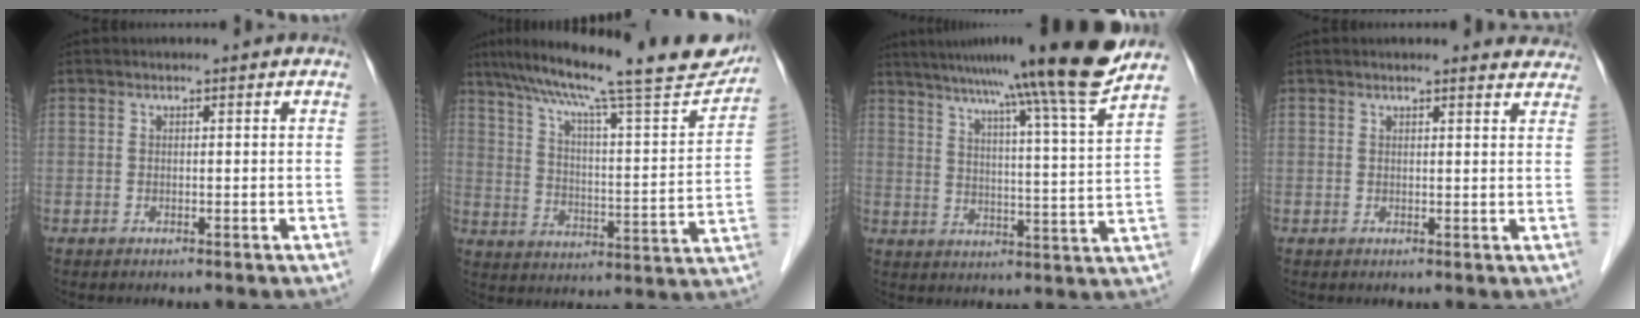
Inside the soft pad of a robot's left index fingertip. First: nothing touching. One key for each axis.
{"total": 23.9, "fx": 20.1, "fy": 2.3, "fz": 12.7, "tx": -0.206, "ty": -0.008, "tz": 0.275}
{"total": 19.2, "fx": 15.6, "fy": -2.9, "fz": 10.8, "tx": -0.169, "ty": -0.027, "tz": 0.209}
{"total": 3.9, "fx": 3.7, "fy": 0.9, "fz": 0.5, "tx": 0.002, "ty": -0.010, "tz": 0.020}